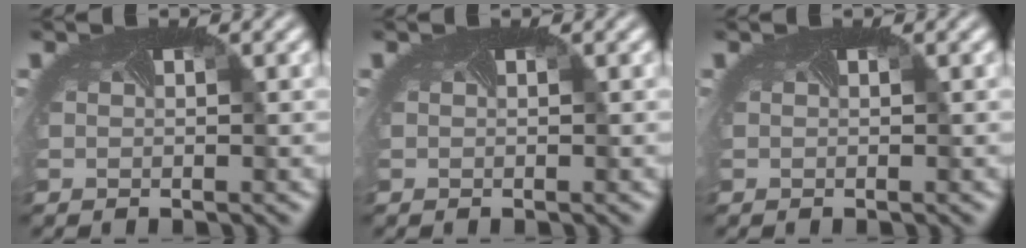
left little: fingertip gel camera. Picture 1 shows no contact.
{"total": 0.0}
{"total": 0.0}